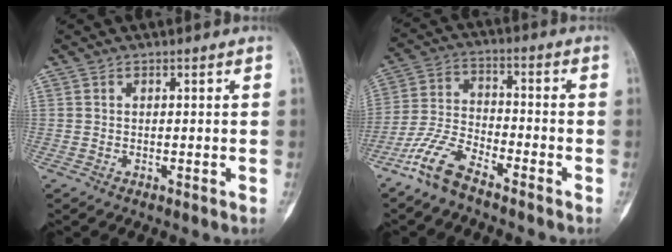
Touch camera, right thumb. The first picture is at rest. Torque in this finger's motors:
{"motor_torque": [-0.25, 0.18, -0.07, -0.06, 0.22]}